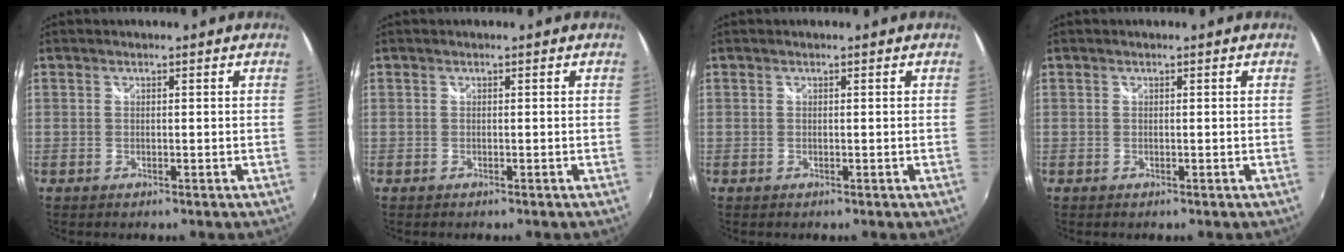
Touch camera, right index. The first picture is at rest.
{"total": 0.0}
{"total": 0.0}
{"total": 0.0}